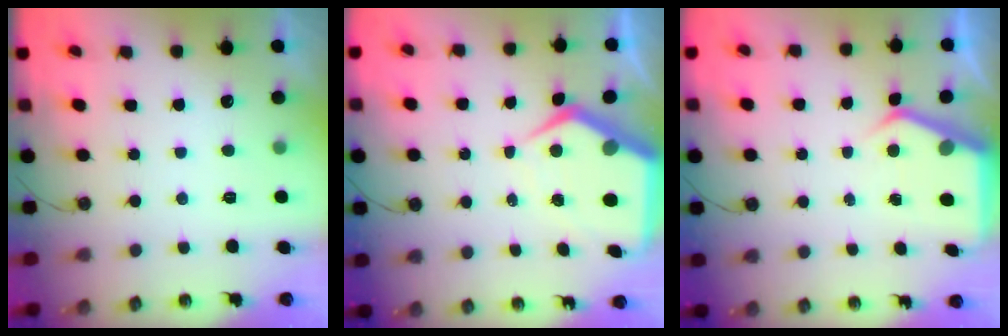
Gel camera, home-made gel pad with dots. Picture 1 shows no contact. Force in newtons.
{"total": 10.2, "press": 10.1, "slide": 1.1}
{"total": 5.3, "press": 5.3, "slide": 0.5}